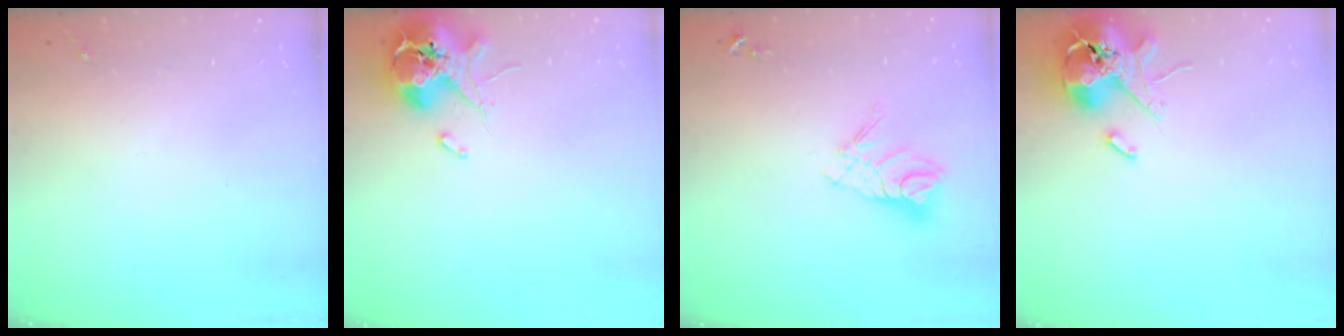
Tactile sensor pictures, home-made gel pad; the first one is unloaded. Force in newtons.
{"total": 12.4, "press": 12.3, "slide": 1.9}
{"total": 10.9, "press": 10.8, "slide": 0.9}
{"total": 13.0, "press": 12.8, "slide": 2.1}